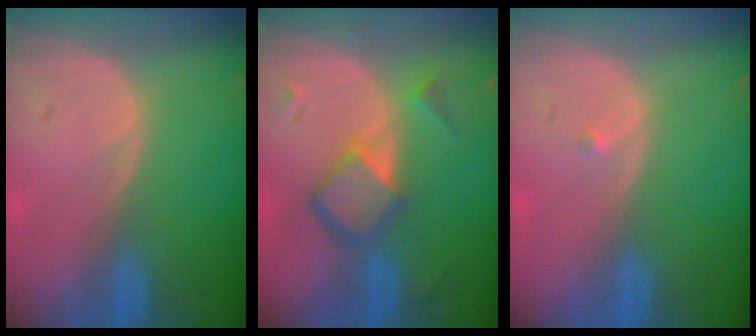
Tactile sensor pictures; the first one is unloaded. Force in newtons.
{"total": 6.6, "press": 5.7, "slide": 3.3}
{"total": 0.6, "press": 0.5, "slide": 0.4}